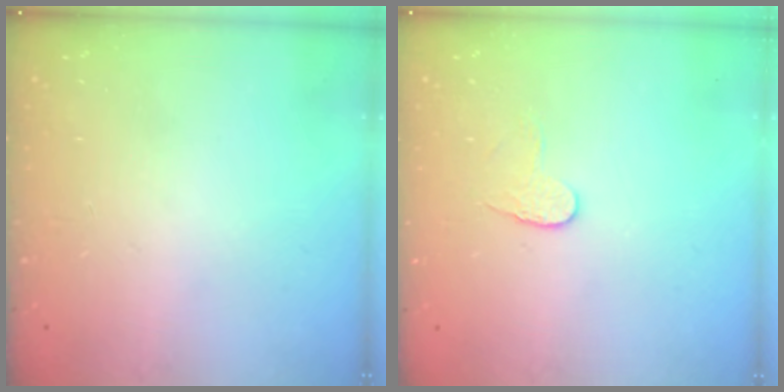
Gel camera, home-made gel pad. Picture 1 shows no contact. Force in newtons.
{"total": 3.7, "press": 3.7, "slide": 0.3}